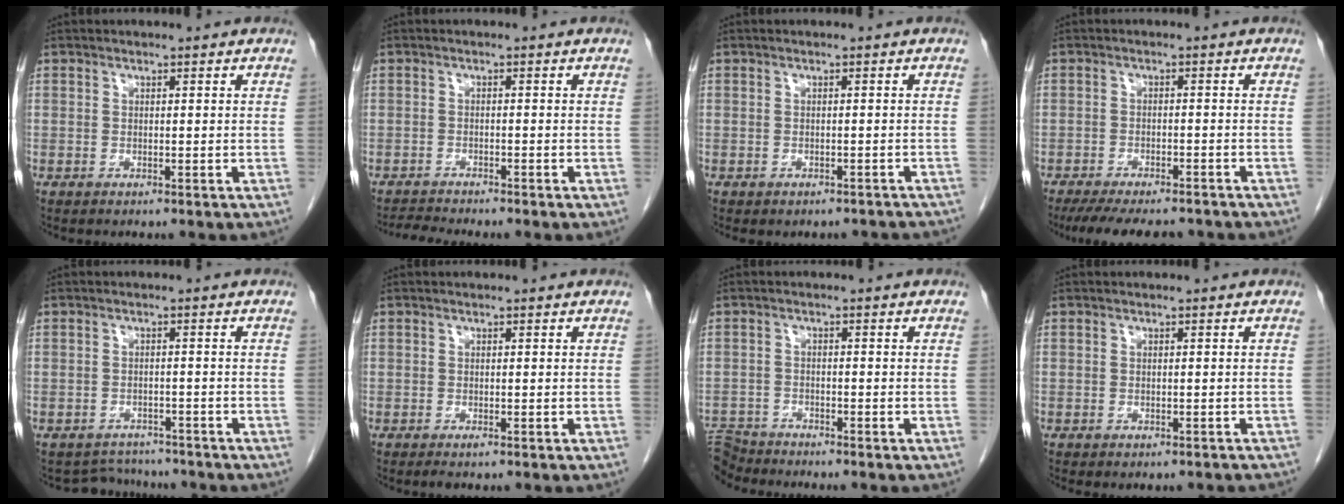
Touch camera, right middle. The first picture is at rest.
{"total": 2.4, "force": [-2.2, -0.8, 0.3], "torque": [-0.011, -0.014, -0.041]}
{"total": 4.4, "force": [-3.7, 1.9, 1.2], "torque": [-0.010, 0.006, -0.037]}
{"total": 11.7, "force": [-10.0, 3.2, 5.1], "torque": [-0.086, -0.009, -0.137]}
{"total": 4.2, "force": [-3.9, 1.3, -0.8], "torque": [0.006, 0.009, -0.054]}
{"total": 0.7, "force": [-0.5, 0.1, 0.5], "torque": [-0.009, -0.002, -0.007]}
{"total": 5.3, "force": [-5.2, 0.7, -0.3], "torque": [0.007, -0.006, -0.101]}
{"total": 2.8, "force": [-2.3, 1.1, 1.1], "torque": [-0.010, -0.002, -0.024]}